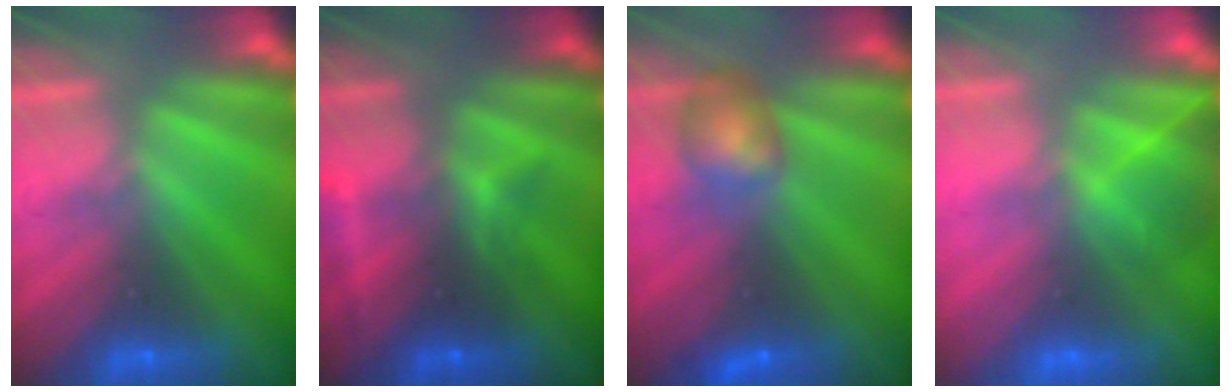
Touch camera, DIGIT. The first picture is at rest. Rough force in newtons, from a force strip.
{"total": 2.5}
{"total": 5.5}
{"total": 2.8}